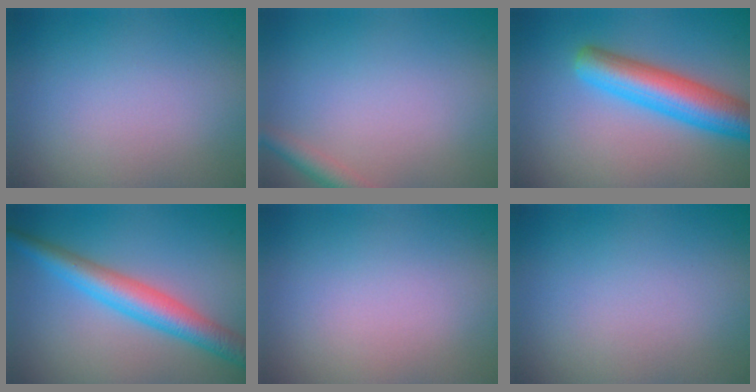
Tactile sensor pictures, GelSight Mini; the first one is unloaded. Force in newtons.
{"total": 2.0, "press": 2.0, "slide": 0.1}
{"total": 6.3, "press": 6.2, "slide": 0.3}
{"total": 5.3, "press": 5.3, "slide": 0.1}
{"total": 0.0}
{"total": 0.0}